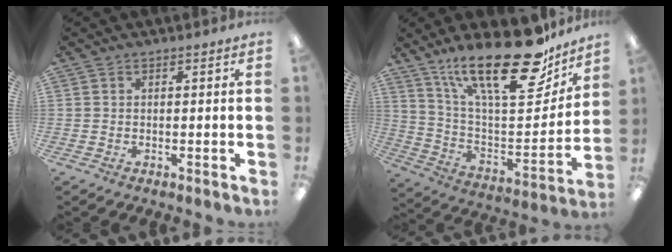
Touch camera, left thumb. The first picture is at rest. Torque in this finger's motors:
{"motor_torque": [0.41, 0.50, 1.32, -1.45, 0.44]}